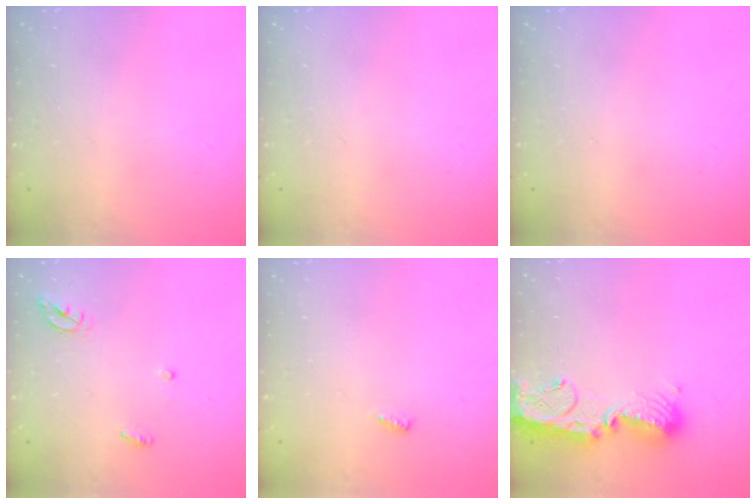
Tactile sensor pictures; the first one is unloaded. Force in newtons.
{"total": 0.0}
{"total": 0.0}
{"total": 5.0, "press": 5.0, "slide": 0.5}
{"total": 3.4, "press": 3.4, "slide": 0.3}
{"total": 14.6, "press": 14.5, "slide": 1.4}